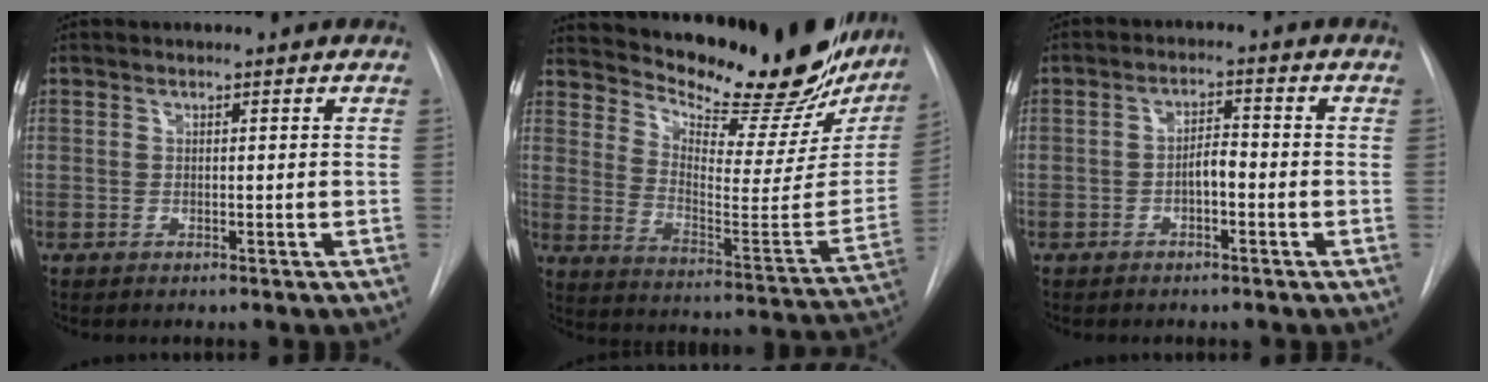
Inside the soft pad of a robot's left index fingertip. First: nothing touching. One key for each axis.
{"total": 28.0, "fx": 24.0, "fy": 7.3, "fz": 12.5, "tx": -0.200, "ty": -0.077, "tz": 0.310}
{"total": 2.9, "fx": -1.1, "fy": 1.0, "fz": 2.5, "tx": -0.039, "ty": 0.006, "tz": -0.019}